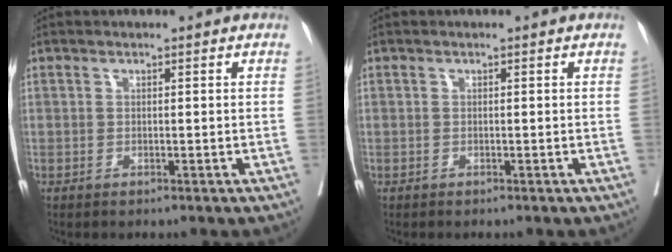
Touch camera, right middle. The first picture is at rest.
{"total": 0.0}